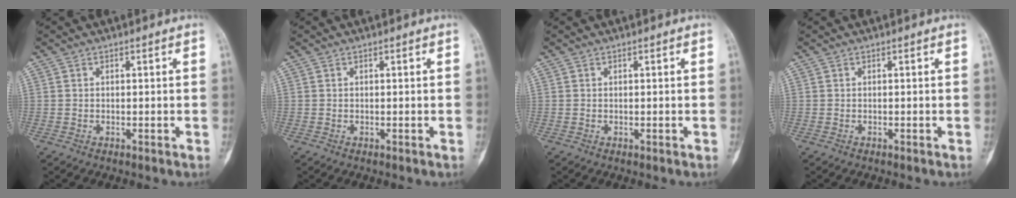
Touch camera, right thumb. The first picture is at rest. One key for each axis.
{"total": 0.0}
{"total": 0.0}
{"total": 0.0}